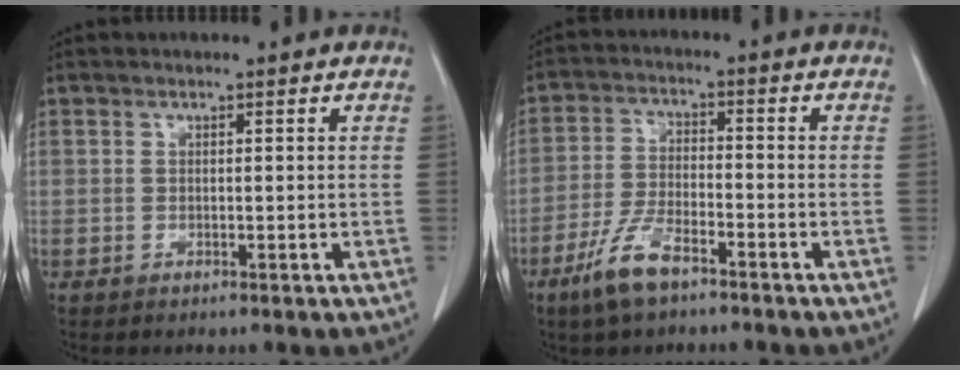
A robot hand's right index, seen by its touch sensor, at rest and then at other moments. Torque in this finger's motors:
{"motor_torque": [0.25, -0.36, 0.31, 0.09]}